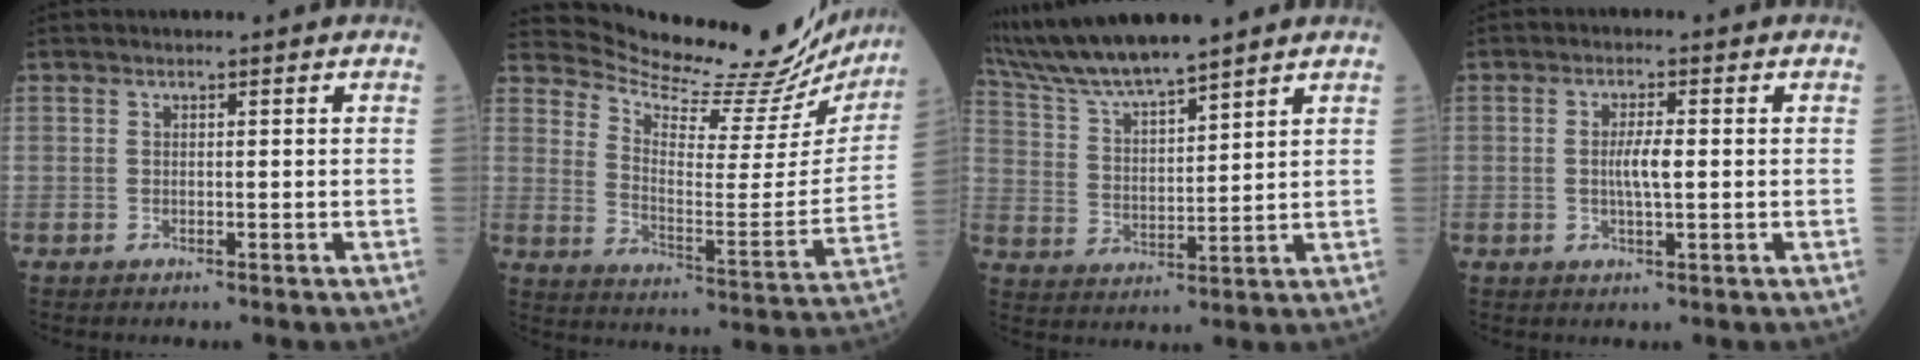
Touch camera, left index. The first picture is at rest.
{"total": 23.3, "force": [22.3, 4.1, 5.2], "torque": [-0.083, -0.089, 0.281]}
{"total": 11.1, "force": [9.9, 0.3, 5.0], "torque": [-0.103, 0.013, 0.191]}
{"total": 3.3, "force": [-0.5, 0.6, 3.2], "torque": [-0.060, -0.004, -0.013]}